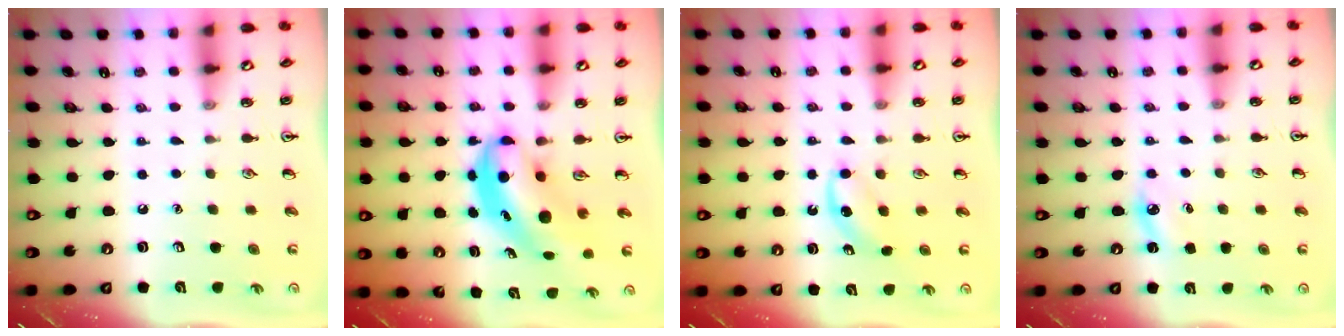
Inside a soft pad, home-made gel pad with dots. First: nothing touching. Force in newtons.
{"total": 6.7, "press": 6.5, "slide": 1.6}
{"total": 4.5, "press": 4.2, "slide": 1.4}
{"total": 4.5, "press": 4.3, "slide": 1.4}